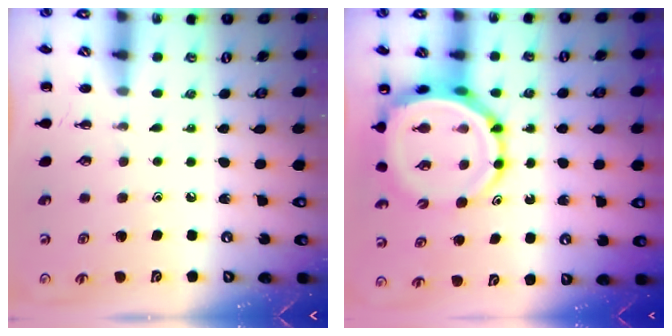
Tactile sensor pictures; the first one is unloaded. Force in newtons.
{"total": 9.1, "press": 8.7, "slide": 2.8}